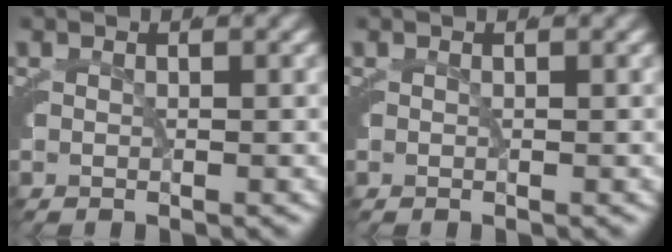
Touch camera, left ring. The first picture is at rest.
{"total": 0.0}